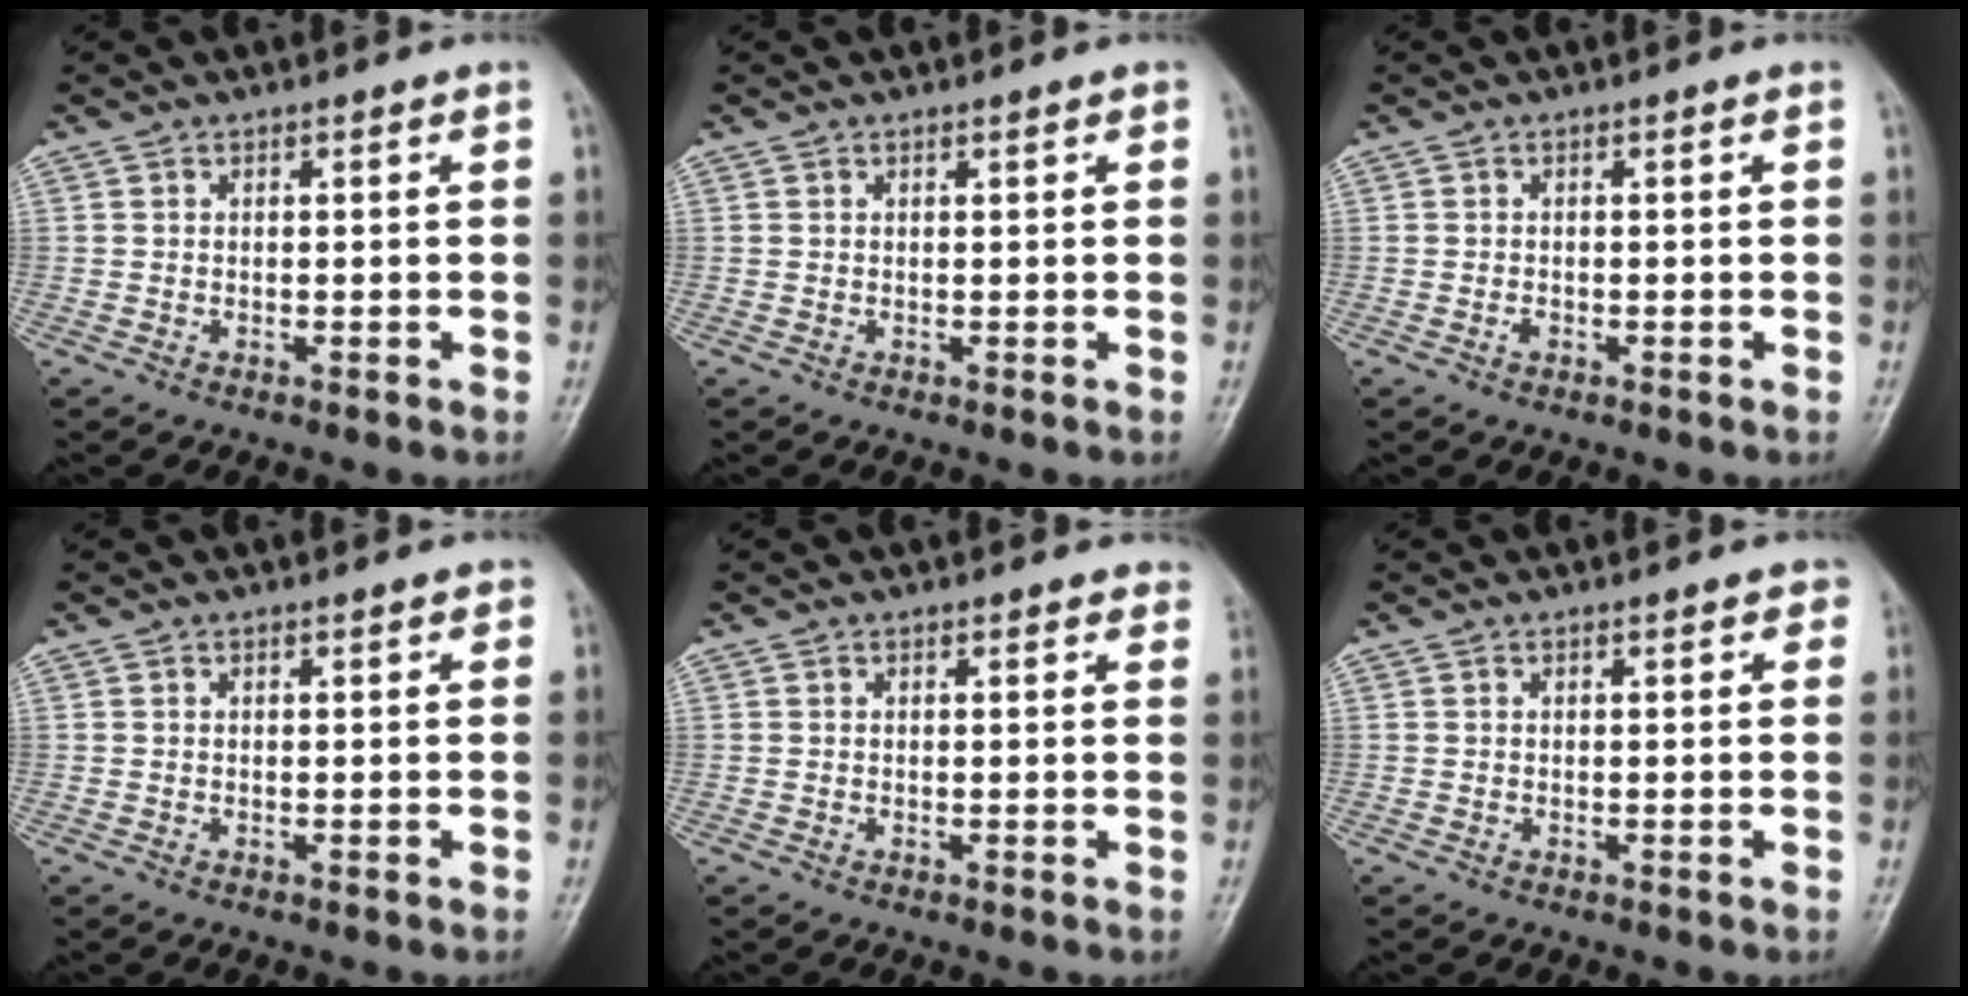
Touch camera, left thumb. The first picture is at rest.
{"total": 0.6, "force": [0.4, 0.2, 0.5], "torque": [-0.006, 0.000, 0.003]}
{"total": 0.8, "force": [-0.3, 0.4, 0.5], "torque": [-0.009, 0.003, -0.005]}
{"total": 1.0, "force": [0.6, 0.4, 0.6], "torque": [-0.007, 0.000, 0.004]}
{"total": 2.8, "force": [2.4, 1.1, 1.0], "torque": [0.011, -0.003, 0.015]}
{"total": 1.5, "force": [1.0, 0.8, 0.9], "torque": [0.000, -0.001, 0.007]}